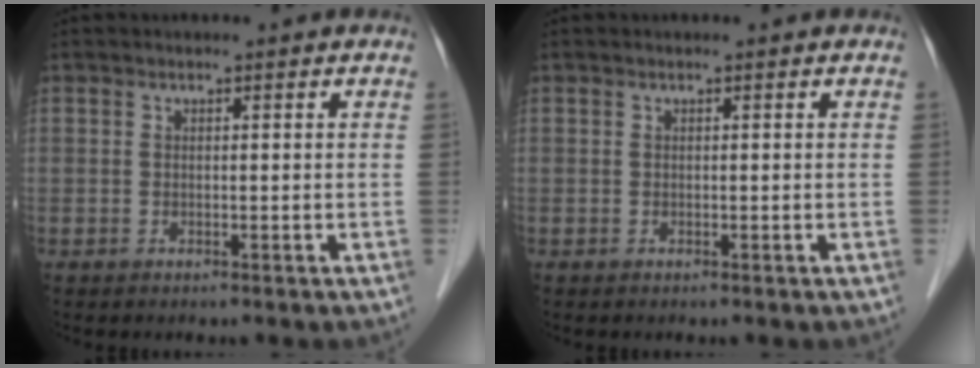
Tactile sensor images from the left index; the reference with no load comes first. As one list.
[{"total": 0.0}]